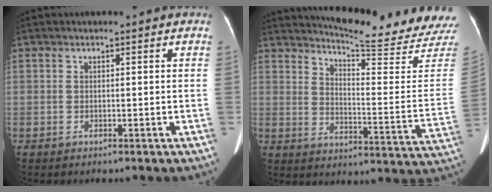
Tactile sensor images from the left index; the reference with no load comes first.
{"total": 20.9, "force": [20.2, -0.2, 5.2], "torque": [-0.083, -0.127, 0.241]}